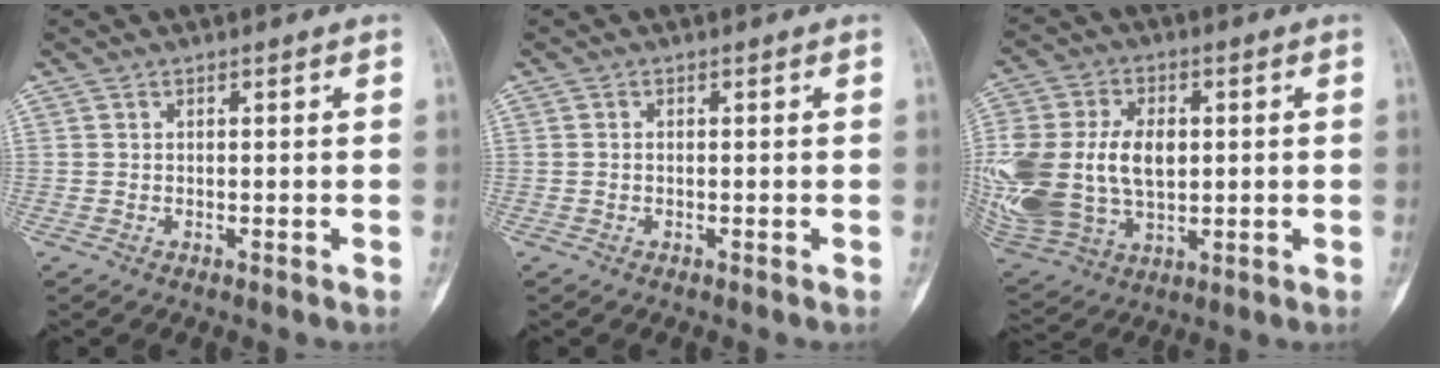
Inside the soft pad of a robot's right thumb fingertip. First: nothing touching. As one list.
[{"total": 0.0}, {"total": 24.6, "force": [1.2, 16.7, 18.1], "torque": [-0.421, 0.007, 0.043]}]